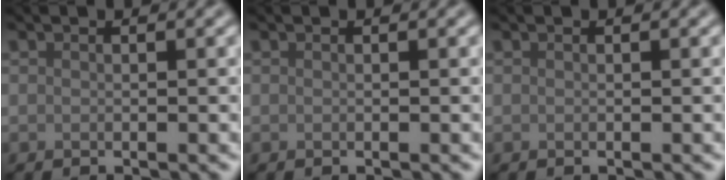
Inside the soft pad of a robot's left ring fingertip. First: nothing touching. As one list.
[{"total": 0.0}, {"total": 0.0}]